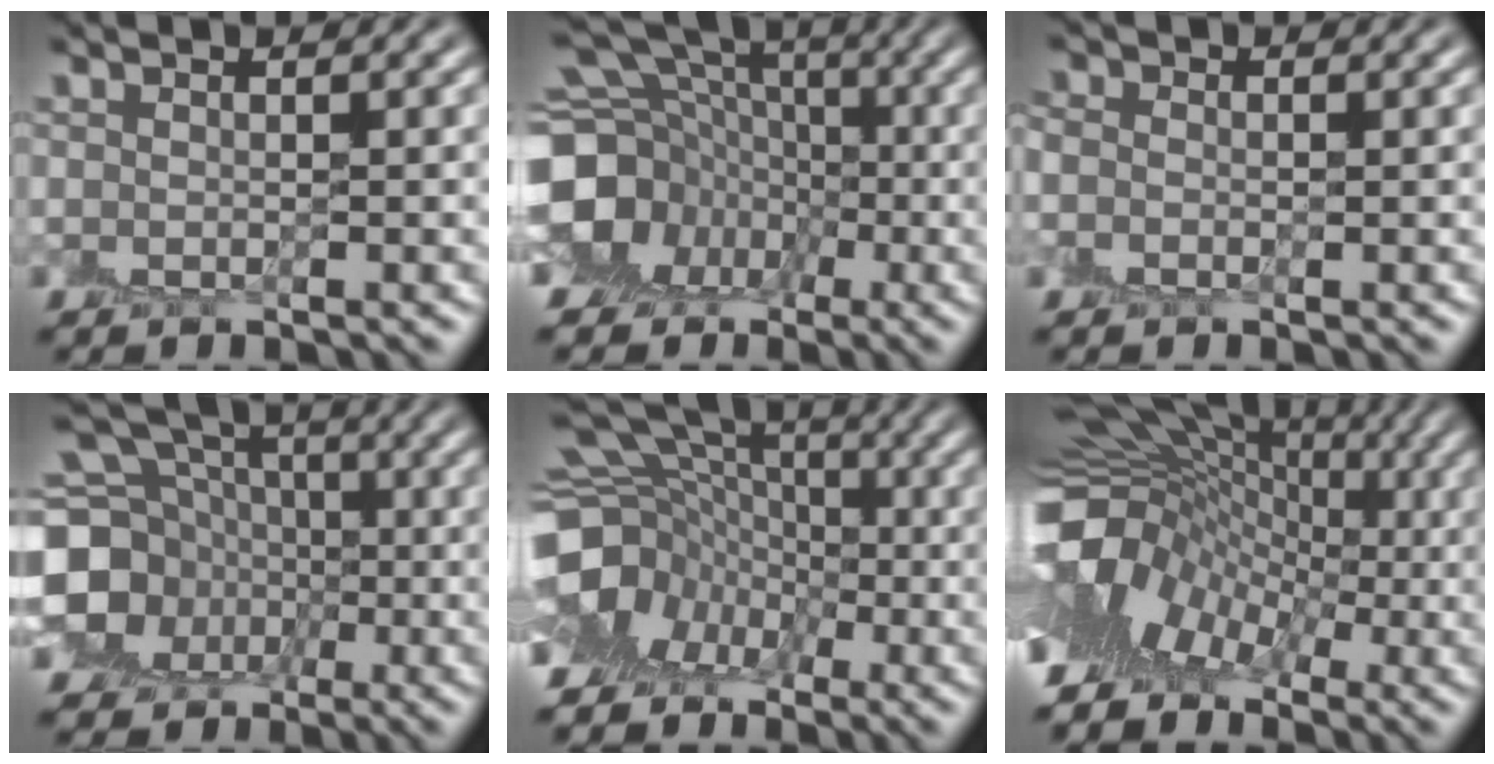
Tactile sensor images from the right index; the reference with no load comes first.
{"total": 13.1, "force": [-1.7, 12.1, 4.6], "torque": [-0.125, 0.012, -0.064]}
{"total": 1.5, "force": [-0.1, 1.3, 0.7], "torque": [-0.016, 0.005, -0.014]}
{"total": 11.4, "force": [-0.3, 10.2, 5.2], "torque": [-0.137, -0.006, -0.030]}
{"total": 11.8, "force": [-2.3, 10.0, 5.9], "torque": [-0.110, -0.002, -0.067]}
{"total": 11.3, "force": [-2.7, 8.4, 7.1], "torque": [-0.129, 0.016, -0.062]}